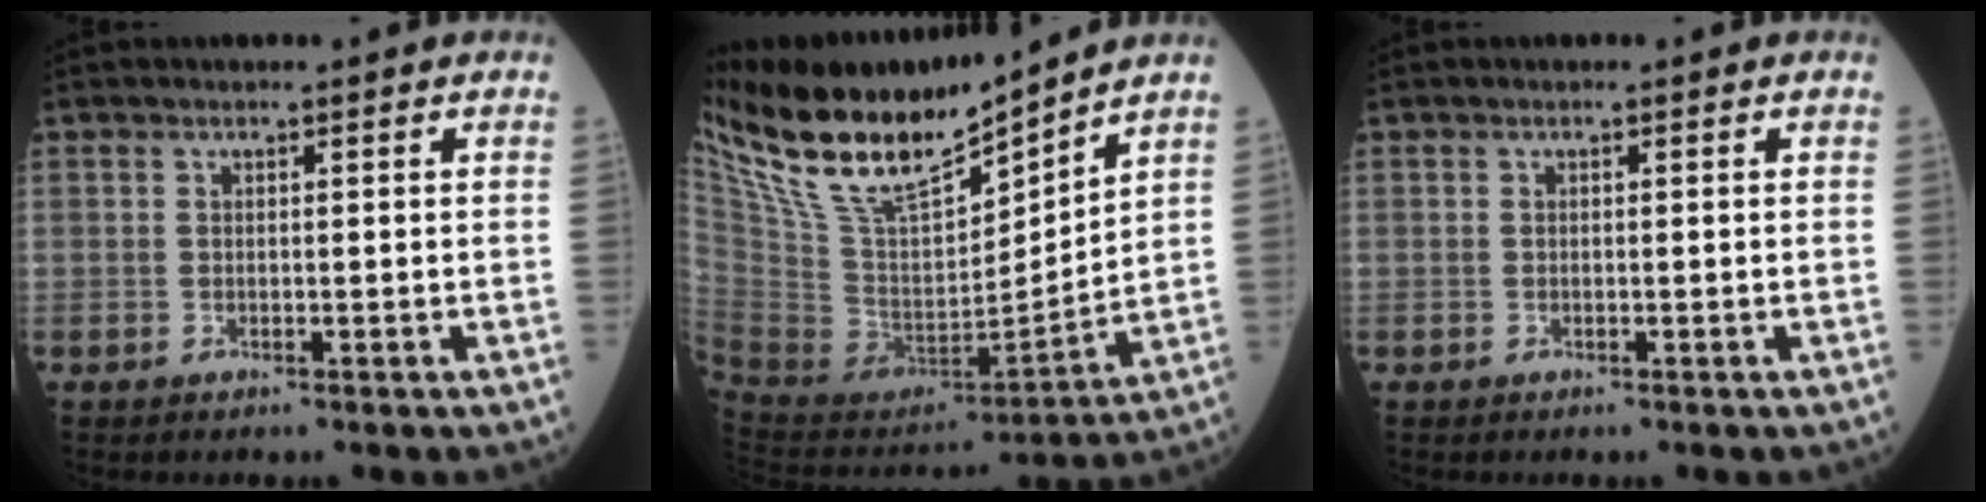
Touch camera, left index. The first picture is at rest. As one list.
[{"total": 20.2, "force": [16.3, 3.8, 11.2], "torque": [-0.221, 0.006, 0.314]}, {"total": 0.0}]